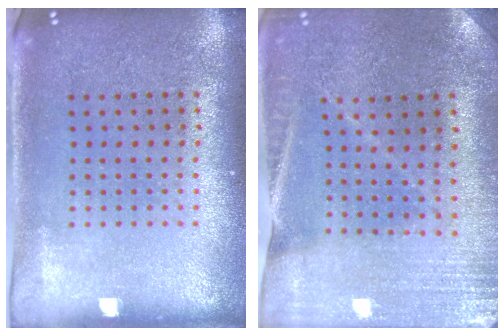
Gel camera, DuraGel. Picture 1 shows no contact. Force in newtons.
{"total": 0.8, "press": 0.8, "slide": 0.1}